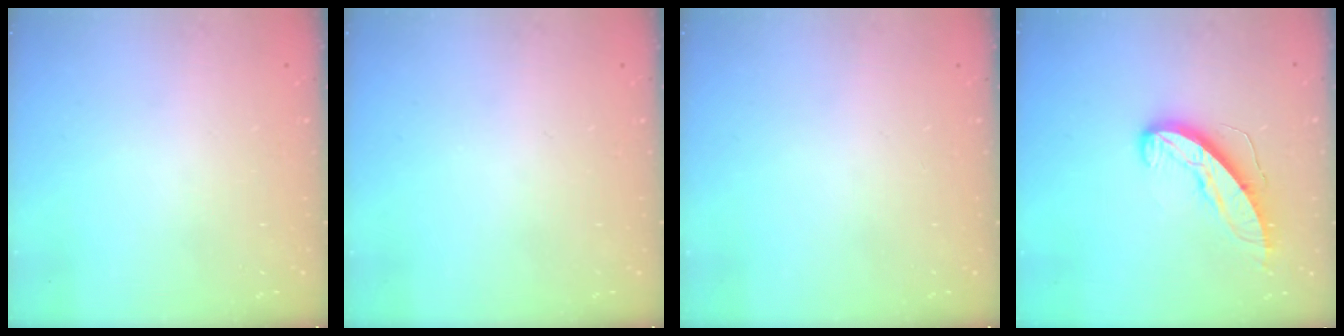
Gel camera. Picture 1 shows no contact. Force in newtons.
{"total": 0.0}
{"total": 0.0}
{"total": 9.8, "press": 9.8, "slide": 0.4}